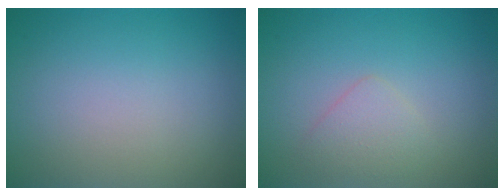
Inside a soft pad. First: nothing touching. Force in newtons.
{"total": 1.8, "press": 1.8, "slide": 0.0}